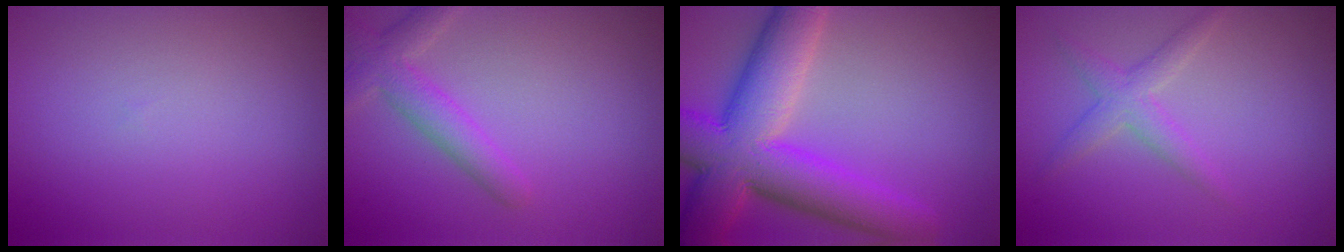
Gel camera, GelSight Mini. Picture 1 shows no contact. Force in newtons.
{"total": 3.3, "press": 3.3, "slide": 0.2}
{"total": 11.2, "press": 11.2, "slide": 0.4}
{"total": 2.3, "press": 2.3, "slide": 0.0}